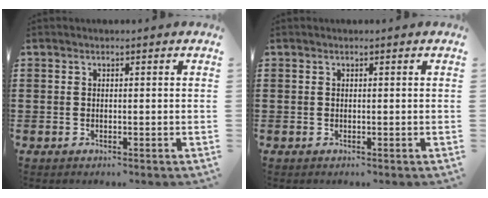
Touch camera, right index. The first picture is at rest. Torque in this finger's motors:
{"motor_torque": [-0.91, 1.23, 0.00, 0.00]}